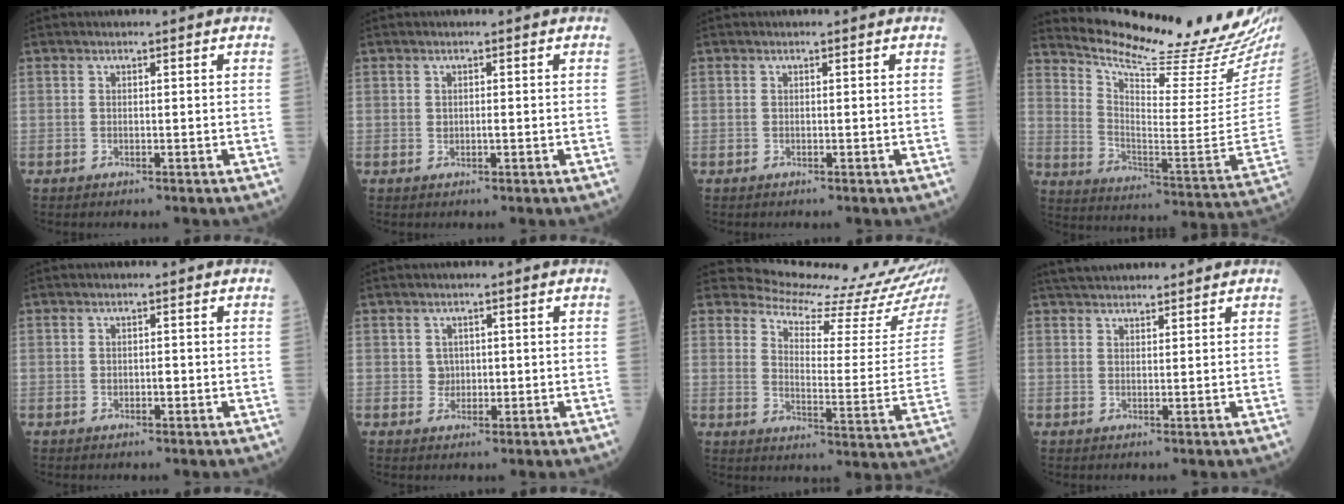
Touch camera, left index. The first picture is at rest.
{"total": 0.6, "force": [0.1, 0.3, 0.5], "torque": [-0.011, 0.000, 0.001]}
{"total": 0.0}
{"total": 24.1, "force": [22.4, 0.6, 8.9], "torque": [-0.148, -0.112, 0.312]}
{"total": 0.9, "force": [-0.1, 0.5, 0.7], "torque": [-0.011, 0.002, -0.002]}
{"total": 1.7, "force": [0.3, 1.6, 0.6], "torque": [-0.012, 0.001, 0.007]}
{"total": 15.5, "force": [15.0, -0.7, 3.8], "torque": [-0.062, -0.109, 0.185]}
{"total": 6.9, "force": [6.4, 1.1, 2.3], "torque": [-0.038, 0.037, 0.104]}